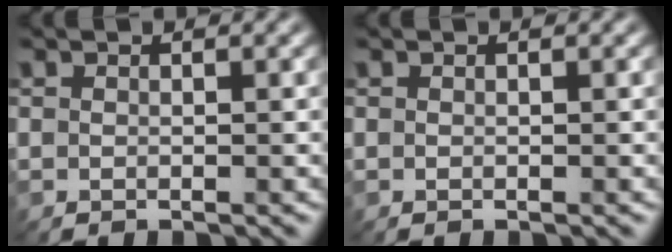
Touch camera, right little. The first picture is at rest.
{"total": 0.0}